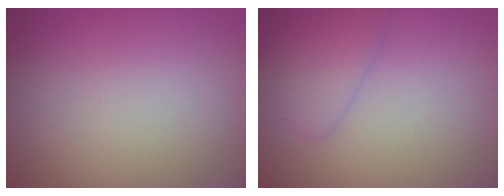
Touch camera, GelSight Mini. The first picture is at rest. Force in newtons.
{"total": 2.4, "press": 2.4, "slide": 0.1}